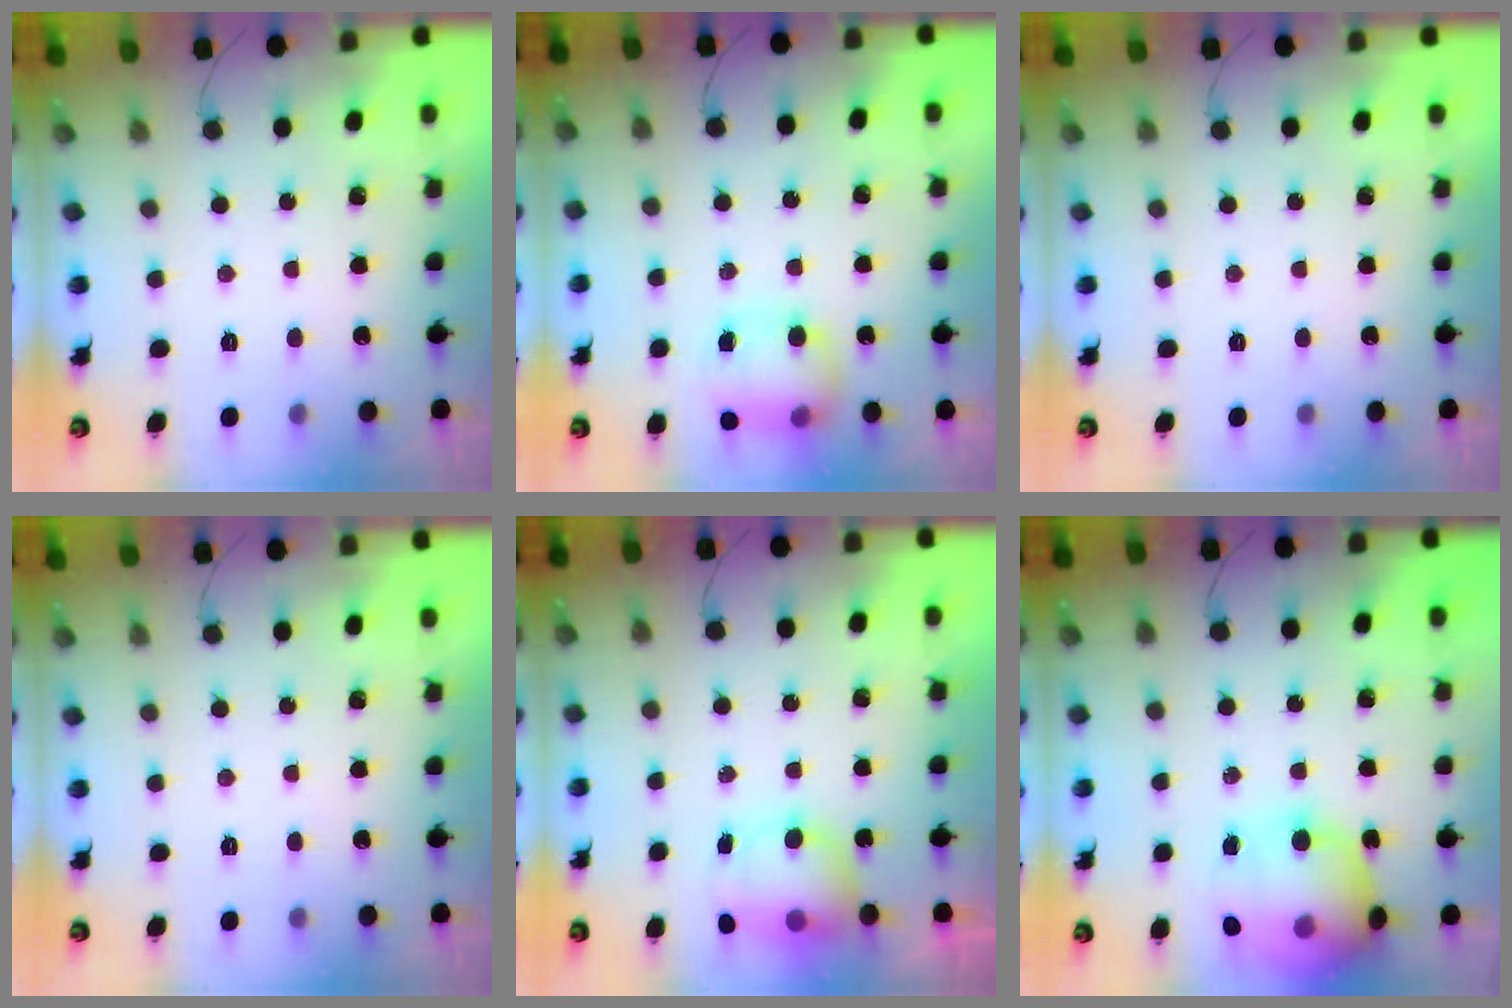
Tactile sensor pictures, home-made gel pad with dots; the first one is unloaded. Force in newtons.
{"total": 9.0, "press": 8.8, "slide": 1.8}
{"total": 0.0}
{"total": 0.0}
{"total": 7.7, "press": 7.2, "slide": 2.5}
{"total": 20.9, "press": 20.5, "slide": 4.5}